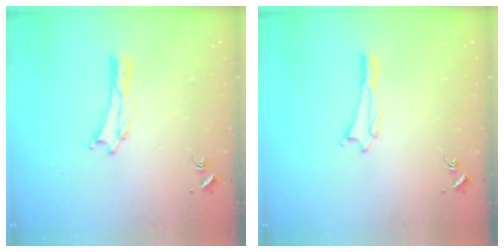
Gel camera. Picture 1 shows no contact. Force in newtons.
{"total": 0.5, "press": 0.5, "slide": 0.2}